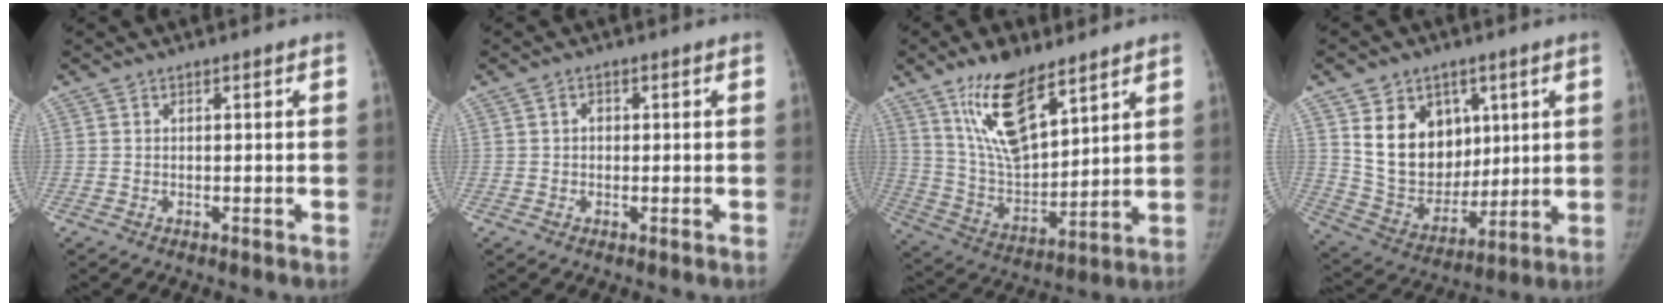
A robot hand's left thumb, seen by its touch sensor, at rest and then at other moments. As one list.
[{"total": 1.4, "force": [0.2, 1.2, 0.7], "torque": [-0.004, 0.003, 0.000]}, {"total": 16.6, "force": [10.3, 7.0, 11.0], "torque": [-0.162, -0.058, 0.202]}, {"total": 18.7, "force": [6.5, 14.4, 10.0], "torque": [-0.132, -0.025, 0.141]}]